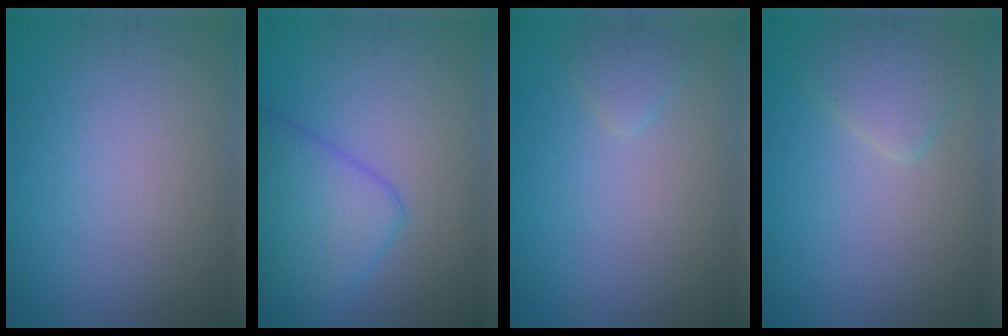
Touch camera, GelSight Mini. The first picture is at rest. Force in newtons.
{"total": 5.3, "press": 5.3, "slide": 0.1}
{"total": 1.1, "press": 1.1, "slide": 0.1}
{"total": 2.4, "press": 2.4, "slide": 0.2}